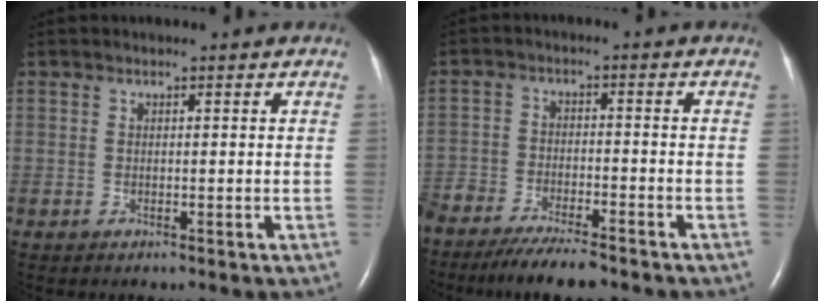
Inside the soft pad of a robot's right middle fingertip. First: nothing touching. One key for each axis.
{"total": 11.0, "fx": -9.3, "fy": 2.0, "fz": 5.5, "tx": -0.085, "ty": -0.021, "tz": -0.149}